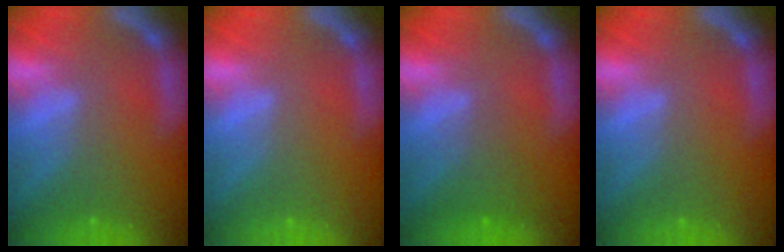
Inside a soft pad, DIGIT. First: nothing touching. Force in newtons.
{"total": 0.0}
{"total": 2.0}
{"total": 0.0}